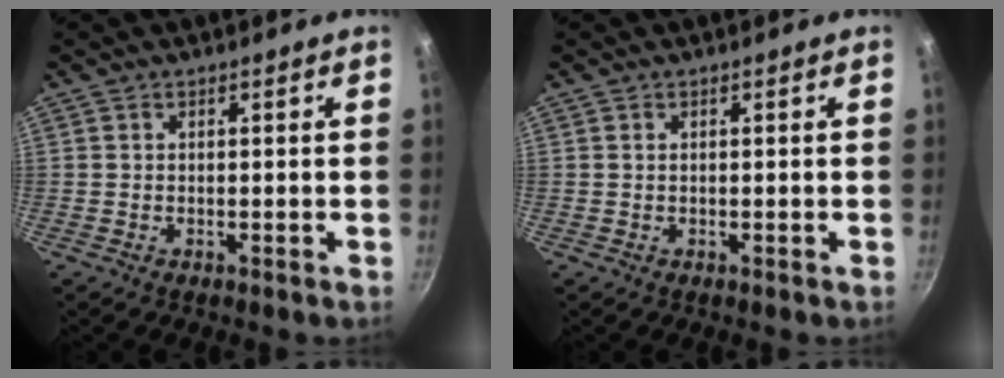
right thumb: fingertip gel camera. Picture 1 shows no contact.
{"total": 0.0}